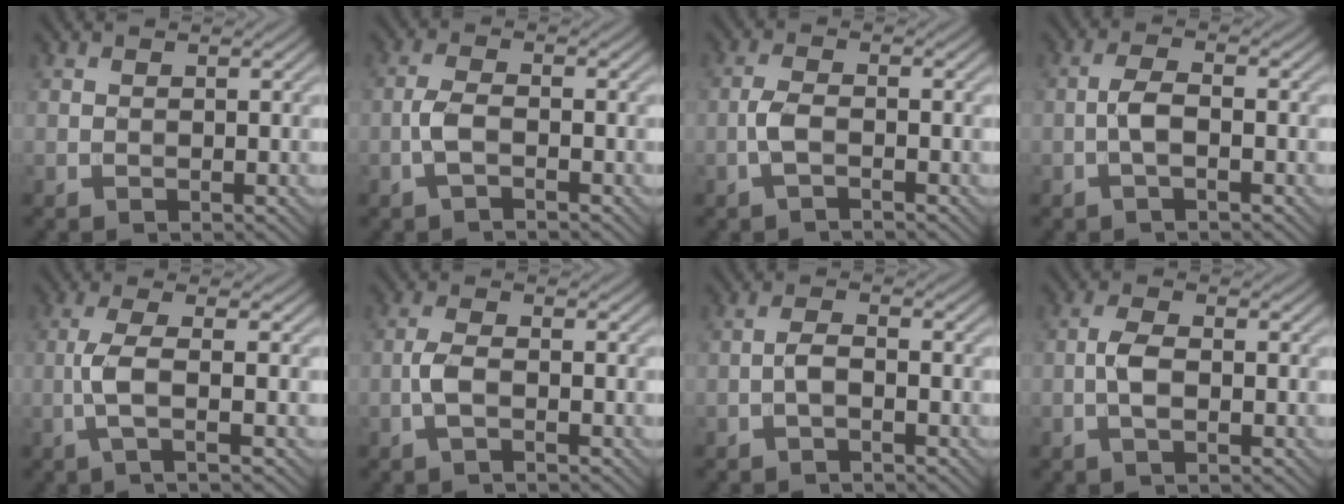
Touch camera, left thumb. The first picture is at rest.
{"total": 3.0, "force": [-1.3, 0.9, 2.5], "torque": [-0.062, 0.004, -0.034]}
{"total": 2.7, "force": [-1.2, 0.8, 2.3], "torque": [-0.056, 0.004, -0.033]}
{"total": 3.0, "force": [-0.9, 0.8, 2.7], "torque": [-0.060, 0.006, -0.026]}
{"total": 4.3, "force": [-0.9, 0.6, 4.1], "torque": [-0.087, 0.008, -0.029]}
{"total": 2.9, "force": [-1.1, 0.8, 2.5], "torque": [-0.061, 0.004, -0.031]}
{"total": 2.1, "force": [-1.0, 0.6, 1.7], "torque": [-0.035, 0.007, -0.026]}
{"total": 3.2, "force": [-0.7, 1.2, 2.9], "torque": [-0.065, 0.004, -0.021]}